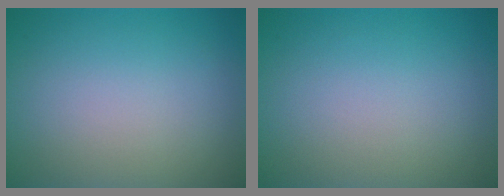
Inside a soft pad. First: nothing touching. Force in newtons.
{"total": 0.0}